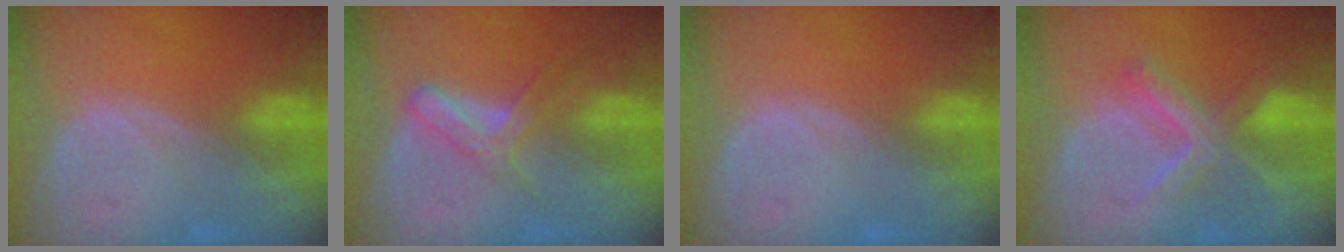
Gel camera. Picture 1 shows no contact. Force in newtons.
{"total": 5.6, "press": 4.9, "slide": 2.7}
{"total": 0.6, "press": 0.1, "slide": 0.6}
{"total": 6.4, "press": 6.2, "slide": 1.6}